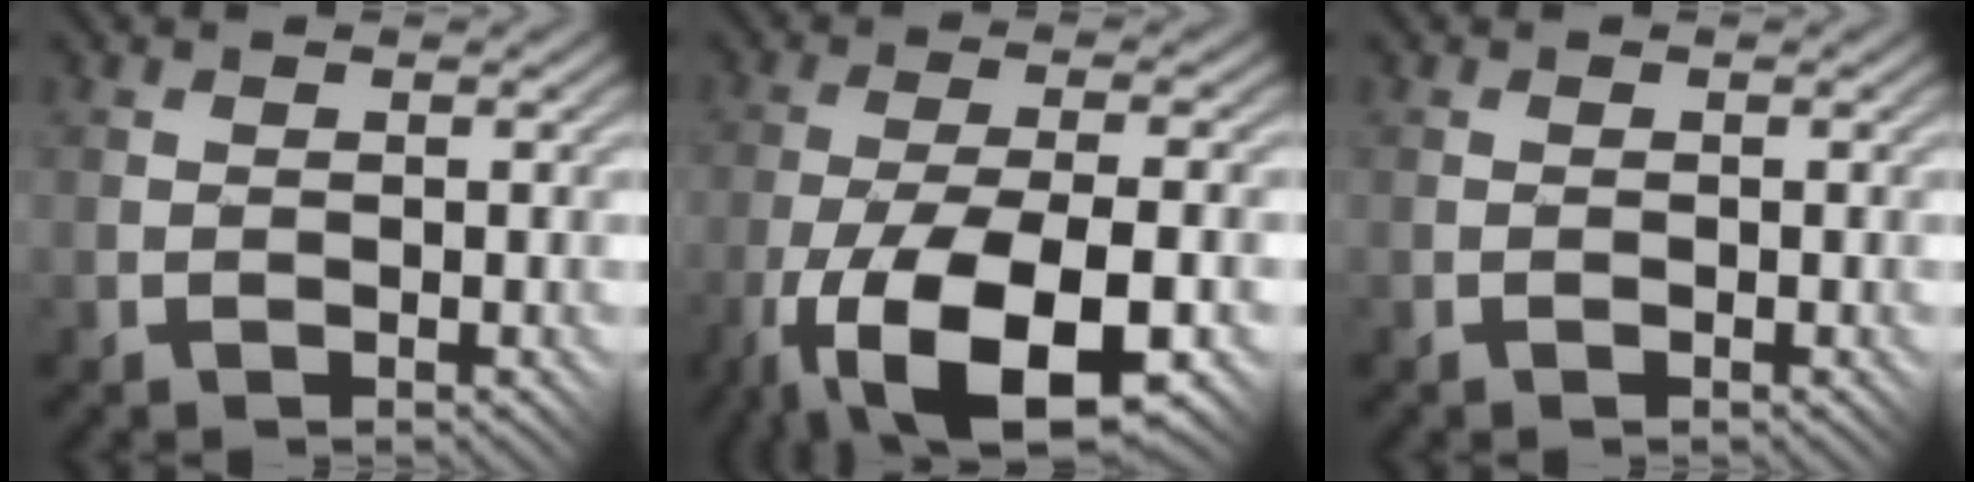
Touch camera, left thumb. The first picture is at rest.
{"total": 14.3, "force": [-7.6, 5.0, 11.0], "torque": [-0.204, -0.018, -0.121]}
{"total": 0.0}